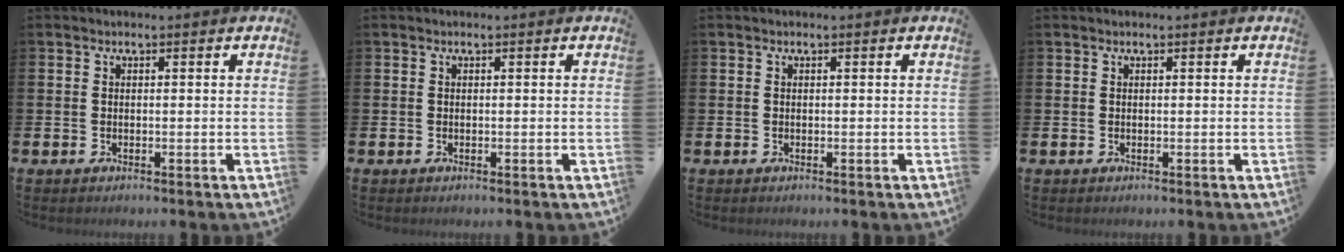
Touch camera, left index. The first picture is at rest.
{"total": 0.0}
{"total": 0.0}
{"total": 0.0}